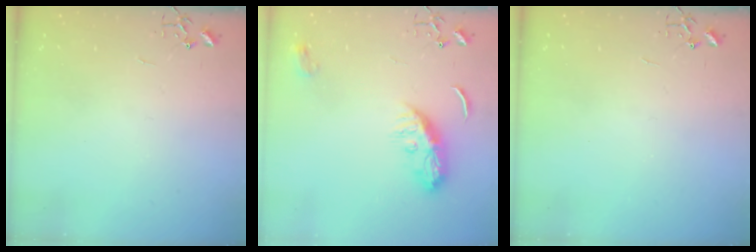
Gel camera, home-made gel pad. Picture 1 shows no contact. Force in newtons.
{"total": 10.9, "press": 10.9, "slide": 0.7}
{"total": 0.0}